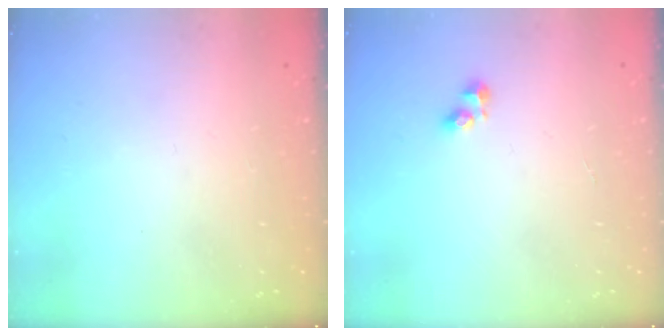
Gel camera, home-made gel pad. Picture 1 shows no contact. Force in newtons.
{"total": 2.5, "press": 2.5, "slide": 0.2}